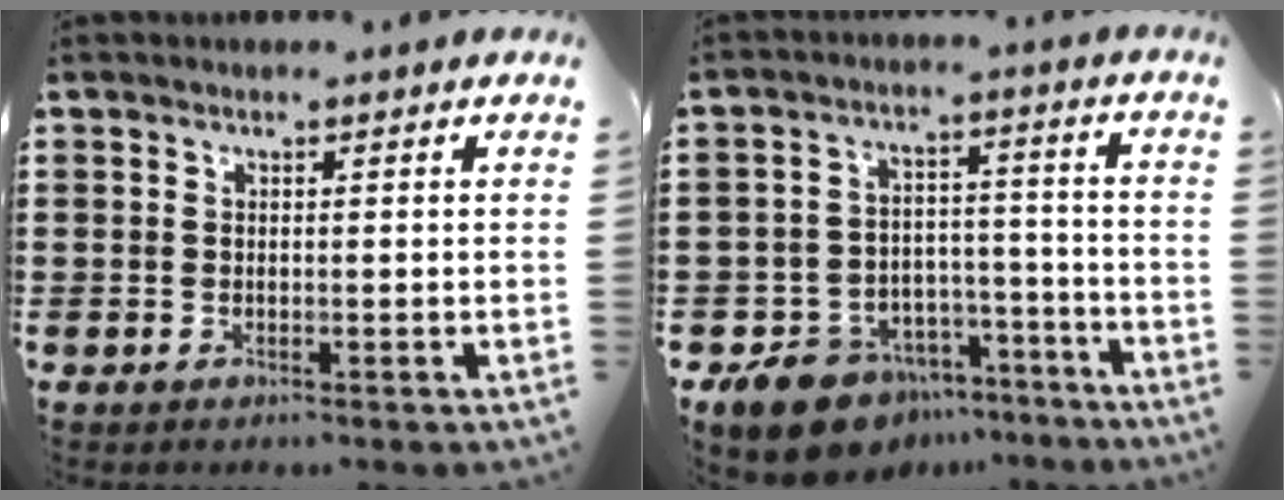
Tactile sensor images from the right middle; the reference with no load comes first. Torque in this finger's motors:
{"motor_torque": [0.21, -0.05, 0.20, 0.06]}